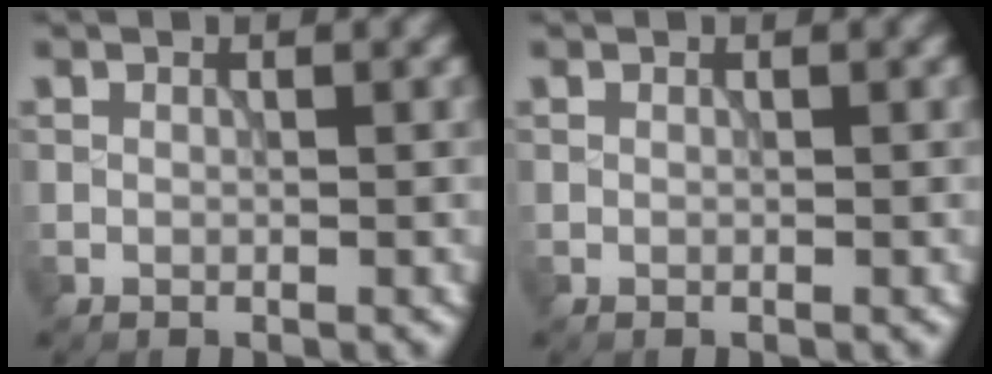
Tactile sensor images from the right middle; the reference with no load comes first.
{"total": 0.0}